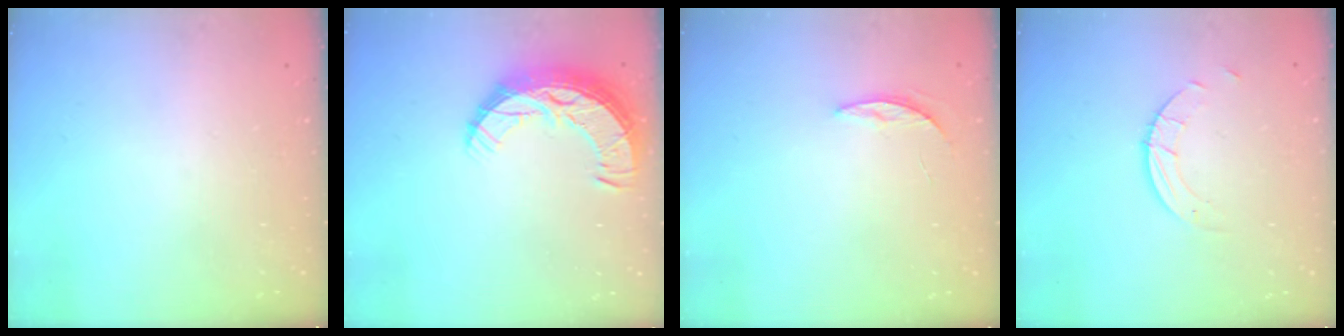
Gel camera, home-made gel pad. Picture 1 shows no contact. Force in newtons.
{"total": 11.1, "press": 11.0, "slide": 0.8}
{"total": 4.5, "press": 4.4, "slide": 0.4}
{"total": 2.5, "press": 2.5, "slide": 0.2}